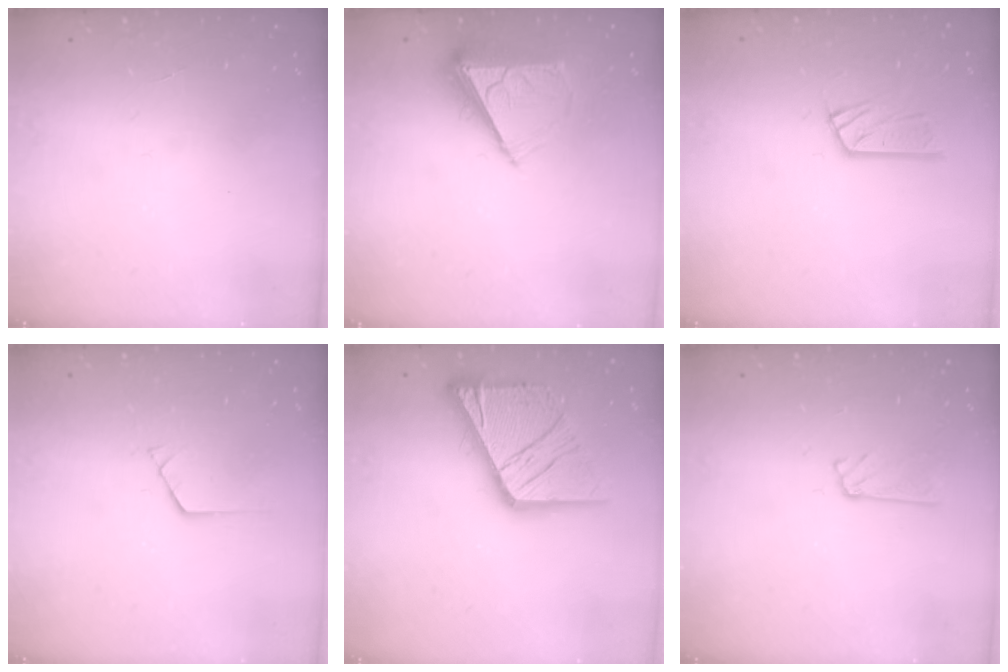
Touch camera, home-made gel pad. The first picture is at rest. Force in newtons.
{"total": 7.6, "press": 7.5, "slide": 1.2}
{"total": 9.0, "press": 9.0, "slide": 0.8}
{"total": 0.7, "press": 0.7, "slide": 0.1}
{"total": 19.7, "press": 19.6, "slide": 2.3}
{"total": 4.8, "press": 4.8, "slide": 0.4}